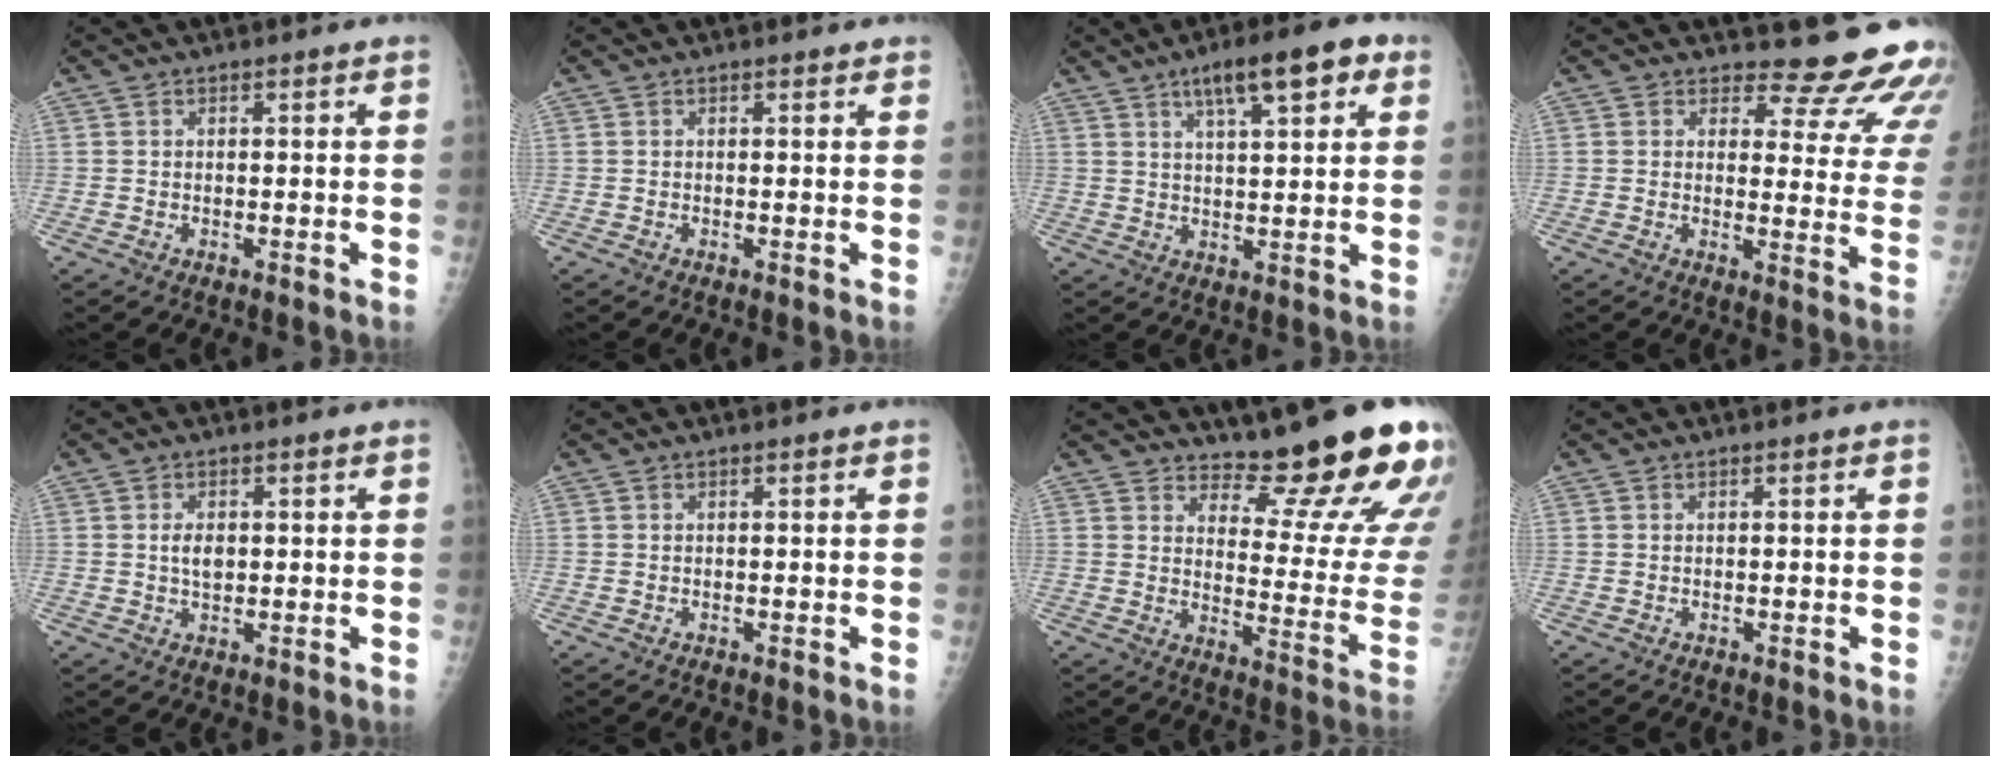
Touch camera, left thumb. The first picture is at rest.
{"total": 0.8, "force": [0.6, 0.4, 0.3], "torque": [-0.003, -0.003, 0.005]}
{"total": 11.1, "force": [5.7, 3.5, 8.8], "torque": [-0.113, -0.005, 0.082]}
{"total": 15.1, "force": [14.3, 4.3, 2.1], "torque": [0.025, -0.144, 0.143]}
{"total": 3.0, "force": [0.5, 1.9, 2.3], "torque": [-0.033, -0.002, 0.010]}
{"total": 0.0}
{"total": 15.6, "force": [14.0, 2.0, 6.6], "torque": [-0.054, -0.159, 0.178]}
{"total": 0.0}